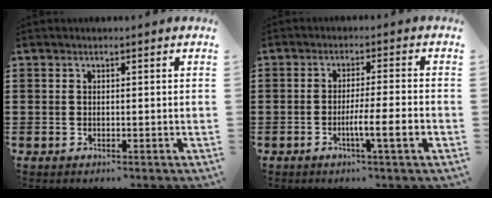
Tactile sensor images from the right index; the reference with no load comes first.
{"total": 5.6, "force": [-2.0, 0.0, 5.2], "torque": [-0.086, -0.010, -0.033]}